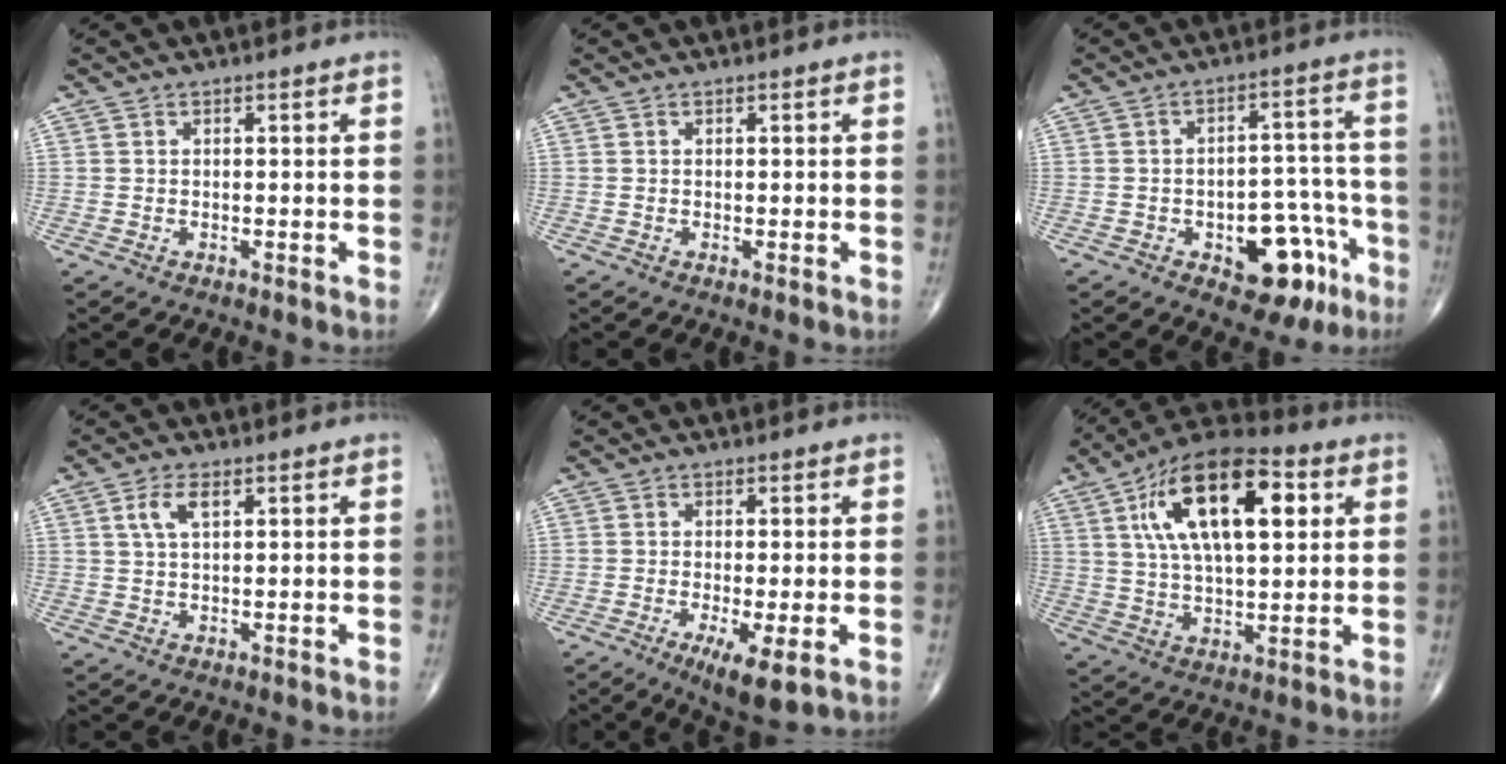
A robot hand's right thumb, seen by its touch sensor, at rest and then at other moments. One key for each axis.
{"total": 0.0}
{"total": 12.5, "fx": -5.8, "fy": 6.9, "fz": 8.7, "tx": -0.070, "ty": 0.052, "tz": -0.069}
{"total": 4.0, "fx": 1.6, "fy": 1.7, "fz": 3.2, "tx": -0.065, "ty": 0.005, "tz": 0.033}
{"total": 6.7, "fx": -2.3, "fy": 1.5, "fz": 6.1, "tx": -0.106, "ty": -0.019, "tz": -0.036}
{"total": 20.5, "fx": 6.3, "fy": 9.2, "fz": 17.2, "tx": -0.276, "ty": 0.005, "tz": 0.099}